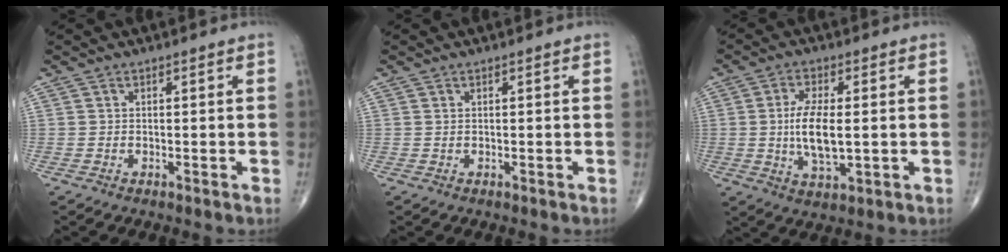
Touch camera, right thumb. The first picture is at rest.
{"total": 0.0}
{"total": 9.1, "force": [0.0, 3.7, 8.3], "torque": [-0.160, -0.012, 0.000]}